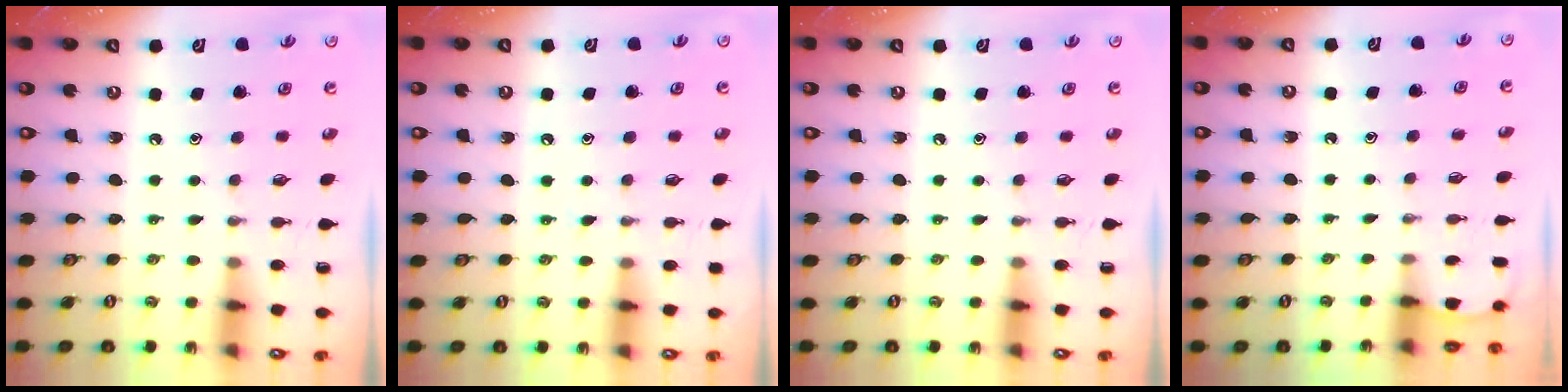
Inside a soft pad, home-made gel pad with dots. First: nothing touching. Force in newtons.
{"total": 7.6, "press": 7.6, "slide": 0.8}
{"total": 0.0}
{"total": 0.9, "press": 0.9, "slide": 0.1}